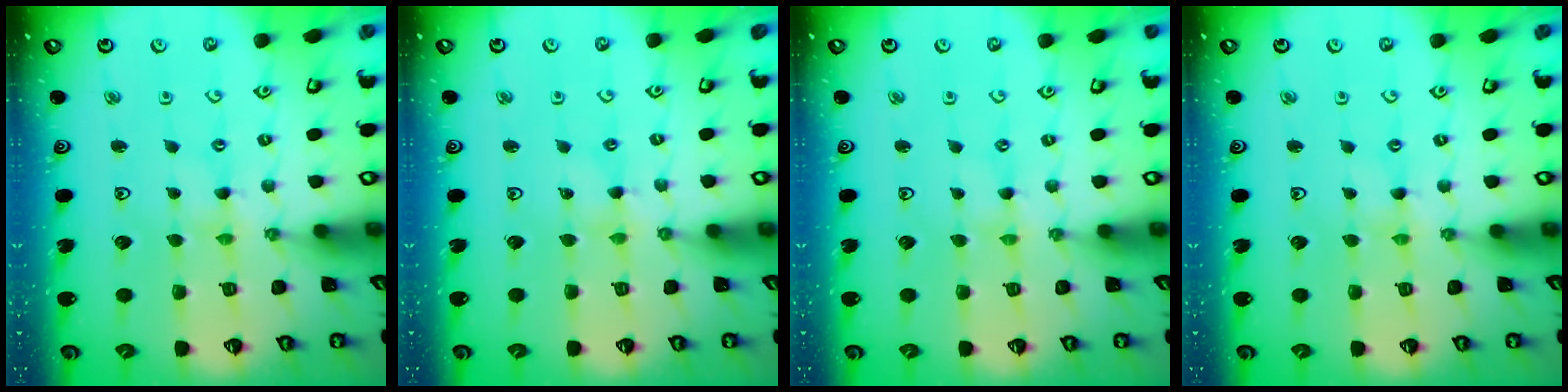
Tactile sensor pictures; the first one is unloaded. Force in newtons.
{"total": 0.0}
{"total": 0.0}
{"total": 0.0}